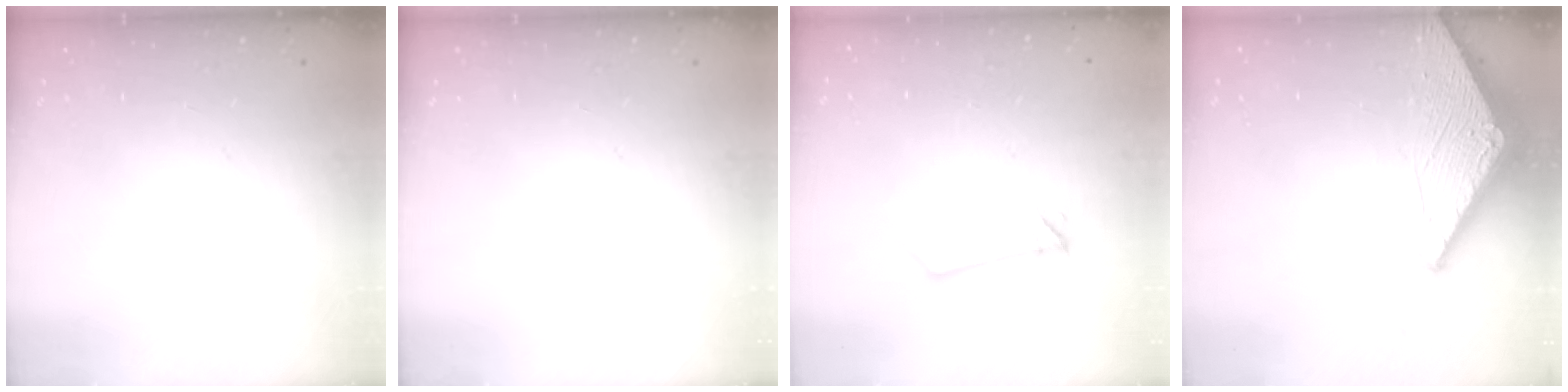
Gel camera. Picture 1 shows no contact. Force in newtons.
{"total": 0.0}
{"total": 4.8, "press": 4.8, "slide": 0.5}
{"total": 2.8, "press": 2.8, "slide": 0.2}